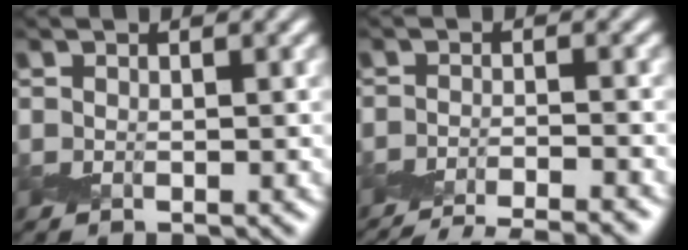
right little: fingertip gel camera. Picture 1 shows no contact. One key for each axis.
{"total": 8.9, "fx": -8.4, "fy": 1.3, "fz": 2.6, "tx": -0.027, "ty": -0.019, "tz": -0.111}